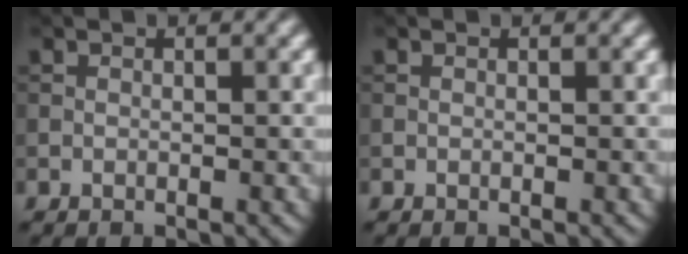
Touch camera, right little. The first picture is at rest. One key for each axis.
{"total": 0.0}